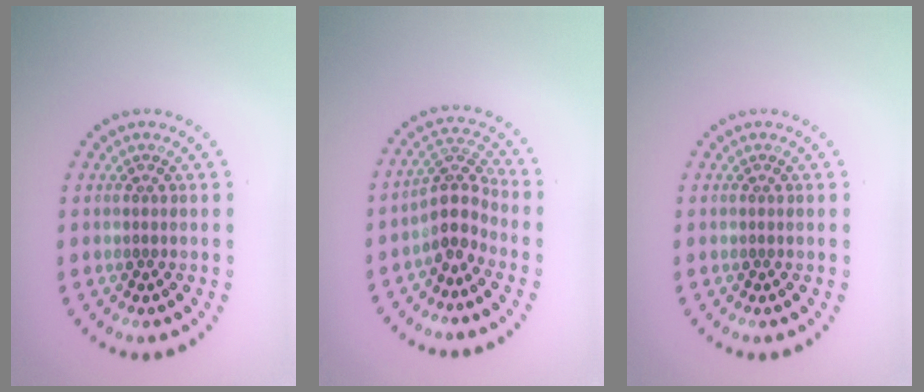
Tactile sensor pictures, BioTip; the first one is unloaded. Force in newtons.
{"total": 3.3, "press": 2.6, "slide": 2.0}
{"total": 0.0}